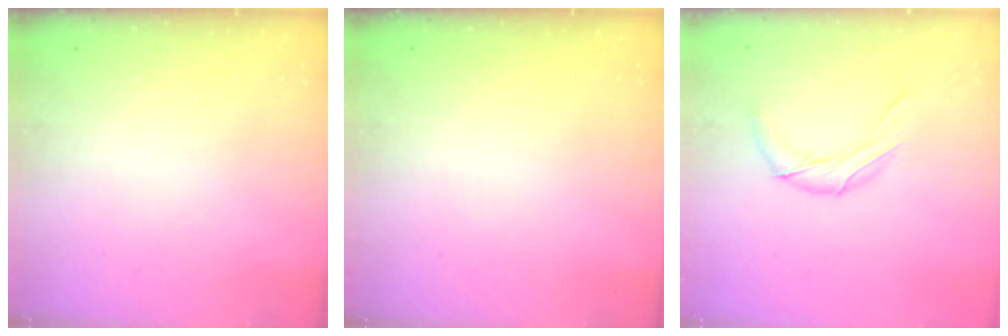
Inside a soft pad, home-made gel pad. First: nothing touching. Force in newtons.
{"total": 0.0}
{"total": 8.4, "press": 8.4, "slide": 0.3}